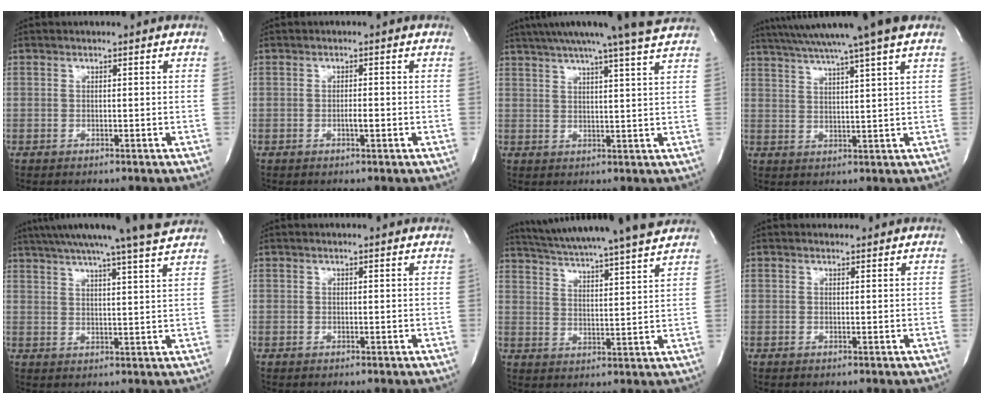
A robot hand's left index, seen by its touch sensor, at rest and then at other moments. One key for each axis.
{"total": 1.3, "fx": -0.6, "fy": 0.2, "fz": 1.1, "tx": -0.022, "ty": -0.001, "tz": -0.011}
{"total": 16.4, "fx": 14.3, "fy": -1.1, "fz": 8.1, "tx": -0.139, "ty": -0.003, "tz": 0.187}
{"total": 15.0, "fx": 12.2, "fy": -1.7, "fz": 8.5, "tx": -0.150, "ty": 0.007, "tz": 0.170}
{"total": 17.6, "fx": 15.5, "fy": -1.1, "fz": 8.3, "tx": -0.143, "ty": -0.010, "tz": 0.208}
{"total": 1.3, "fx": 1.2, "fy": 0.1, "fz": 0.5, "tx": -0.014, "ty": 0.006, "tz": 0.010}
{"total": 19.6, "fx": 17.8, "fy": -0.6, "fz": 8.1, "tx": -0.140, "ty": -0.015, "tz": 0.253}
{"total": 0.7, "fx": 0.6, "fy": 0.2, "fz": -0.2, "tx": -0.009, "ty": -0.001, "tz": 0.010}